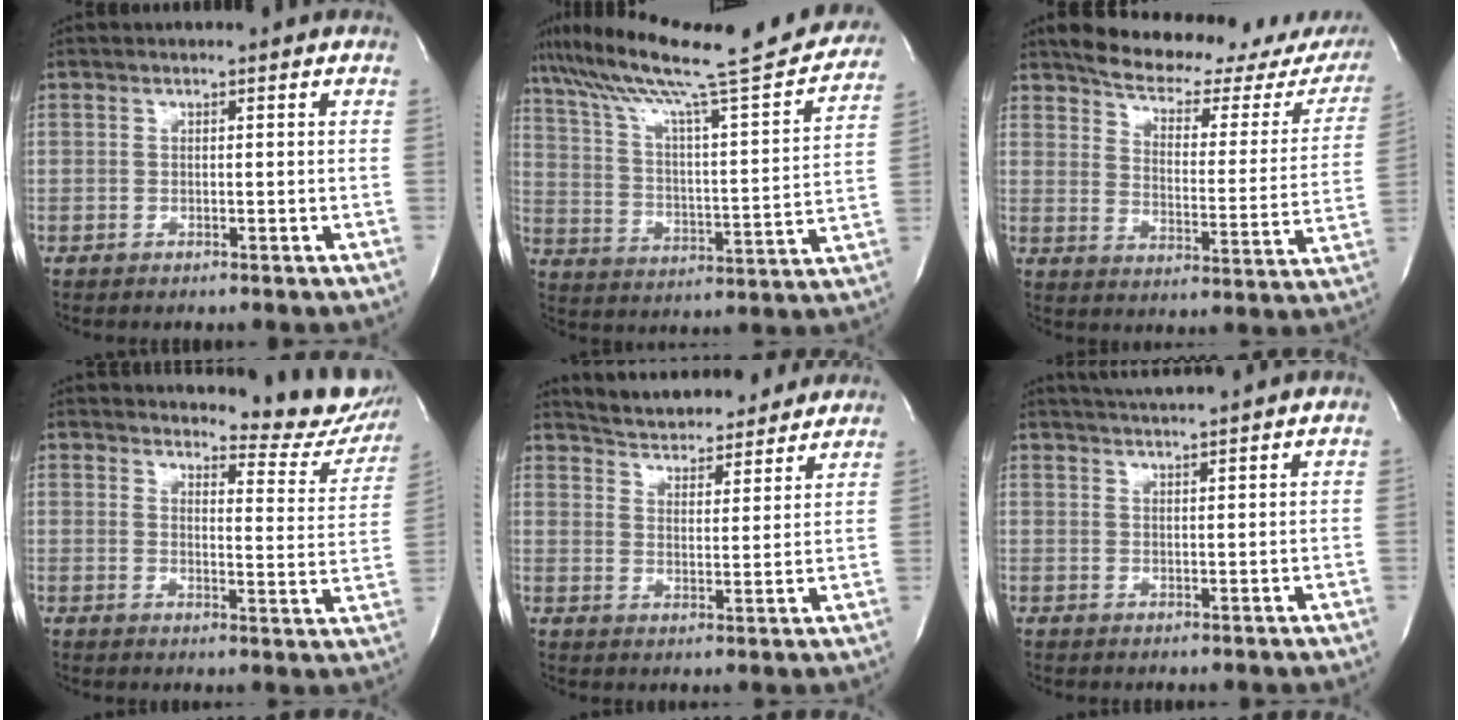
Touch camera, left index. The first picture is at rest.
{"total": 26.6, "force": [23.2, 1.5, 13.0], "torque": [-0.213, -0.030, 0.322]}
{"total": 19.9, "force": [17.8, 5.7, 6.8], "torque": [-0.077, -0.042, 0.209]}
{"total": 13.3, "force": [12.8, 2.8, 2.6], "torque": [-0.009, -0.070, 0.123]}
{"total": 15.4, "force": [14.5, 3.3, 3.7], "torque": [-0.050, 0.010, 0.202]}
{"total": 5.9, "force": [5.5, -0.9, 2.0], "torque": [-0.036, 0.017, 0.084]}